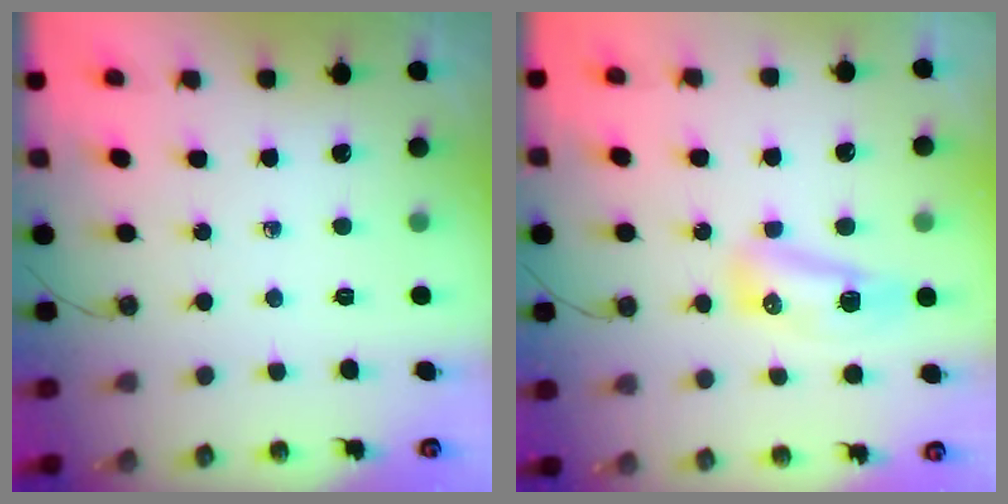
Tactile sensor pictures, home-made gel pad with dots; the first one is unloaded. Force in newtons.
{"total": 8.8, "press": 8.5, "slide": 2.2}